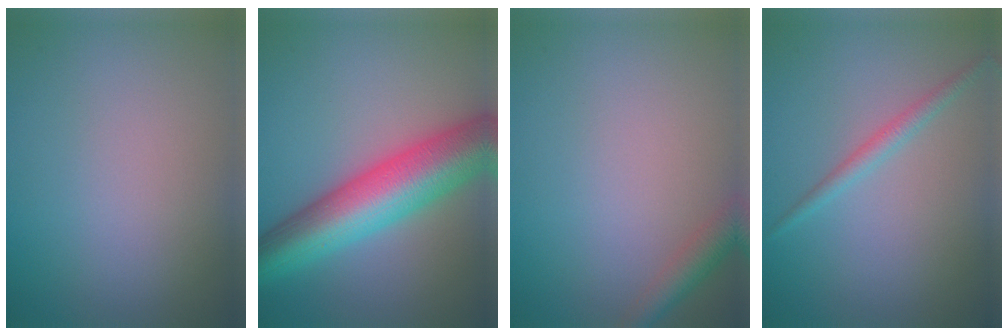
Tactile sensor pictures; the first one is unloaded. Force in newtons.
{"total": 10.4, "press": 10.4, "slide": 0.2}
{"total": 2.3, "press": 2.3, "slide": 0.1}
{"total": 1.6, "press": 1.6, "slide": 0.1}